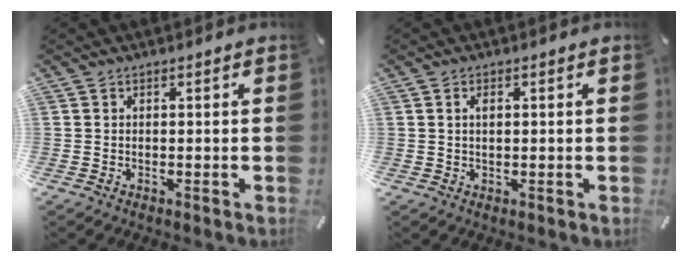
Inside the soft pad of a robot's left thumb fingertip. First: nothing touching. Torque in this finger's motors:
{"motor_torque": [-0.05, 0.04, -0.08, 0.02, -0.01]}